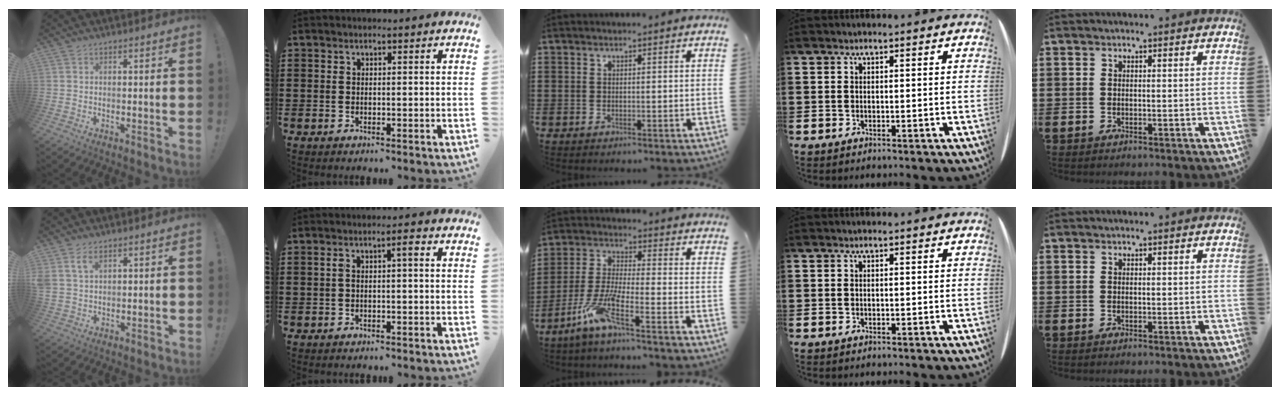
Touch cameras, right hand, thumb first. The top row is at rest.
{"thumb": {"total": 4.4, "force": [2.5, 2.4, 2.7], "torque": [-0.056, -0.001, 0.049]}, "index": {"total": 2.3, "force": [-0.4, 0.4, 2.2], "torque": [-0.041, 0.002, -0.009]}, "middle": {"total": 8.0, "force": [-5.5, 0.7, 5.8], "torque": [-0.136, -0.014, -0.111]}}